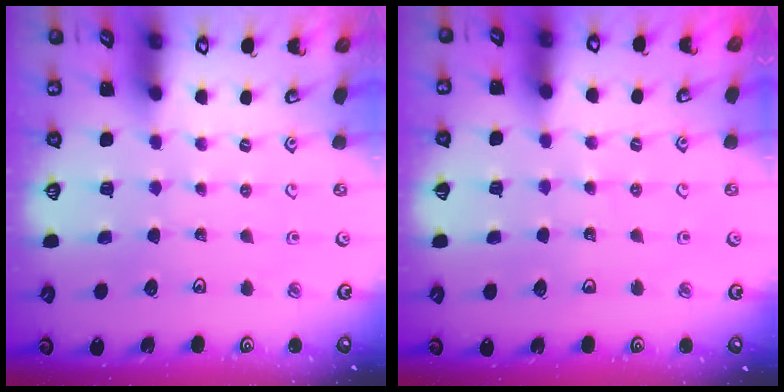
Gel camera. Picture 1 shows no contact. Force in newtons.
{"total": 3.8, "press": 3.8, "slide": 0.5}